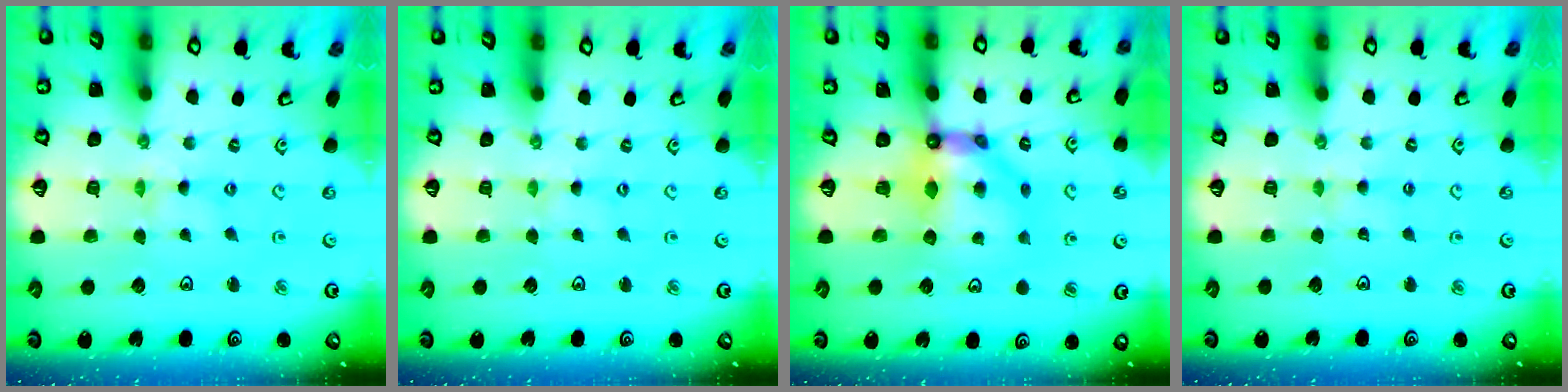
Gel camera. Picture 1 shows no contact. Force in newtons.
{"total": 0.0}
{"total": 8.9, "press": 8.9, "slide": 0.8}
{"total": 2.0, "press": 2.0, "slide": 0.3}